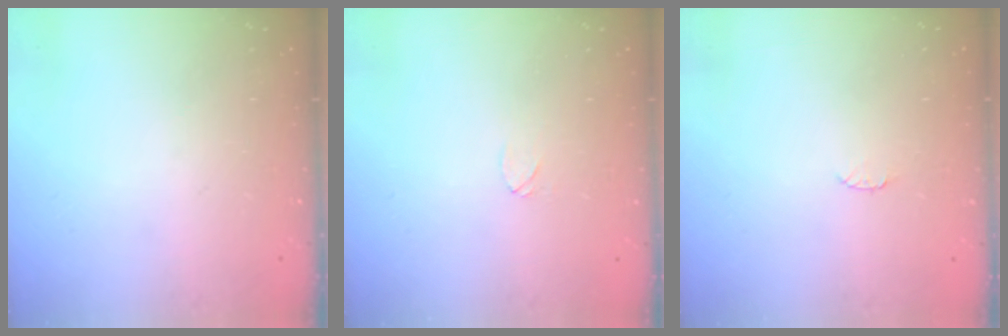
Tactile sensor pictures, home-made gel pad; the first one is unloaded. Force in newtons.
{"total": 3.7, "press": 3.7, "slide": 0.3}
{"total": 4.1, "press": 4.1, "slide": 0.5}